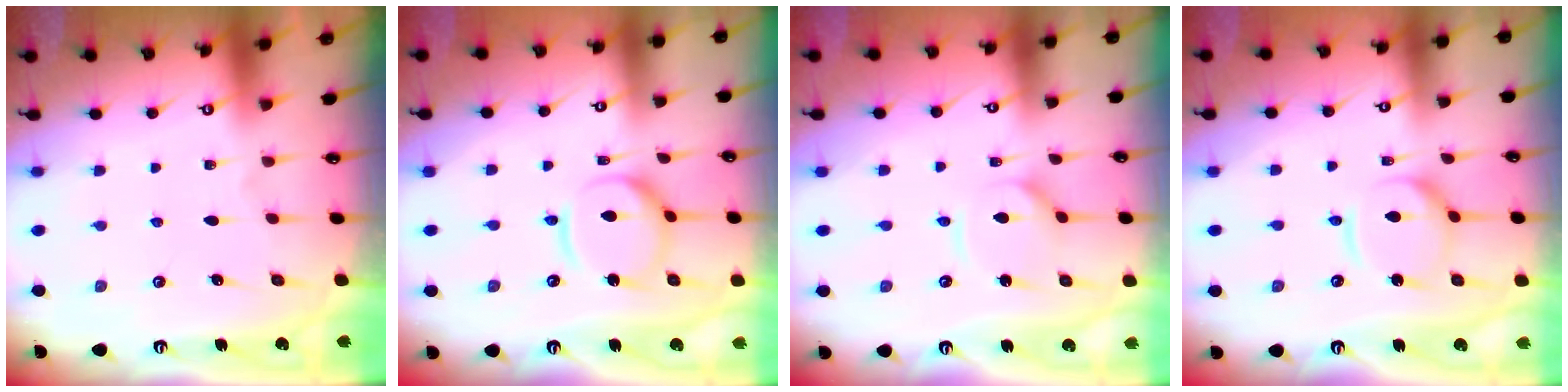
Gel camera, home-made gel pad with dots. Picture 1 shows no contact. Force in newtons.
{"total": 11.6, "press": 11.5, "slide": 1.2}
{"total": 4.2, "press": 4.2, "slide": 0.4}
{"total": 9.3, "press": 9.3, "slide": 1.0}